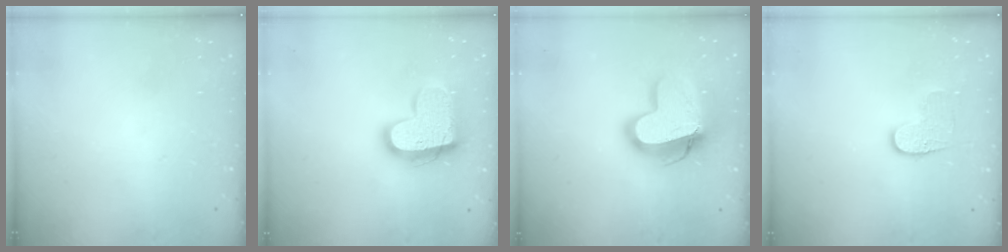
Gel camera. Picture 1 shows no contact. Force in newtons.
{"total": 16.3, "press": 16.3, "slide": 1.3}
{"total": 16.8, "press": 16.7, "slide": 1.8}
{"total": 6.6, "press": 6.6, "slide": 0.3}